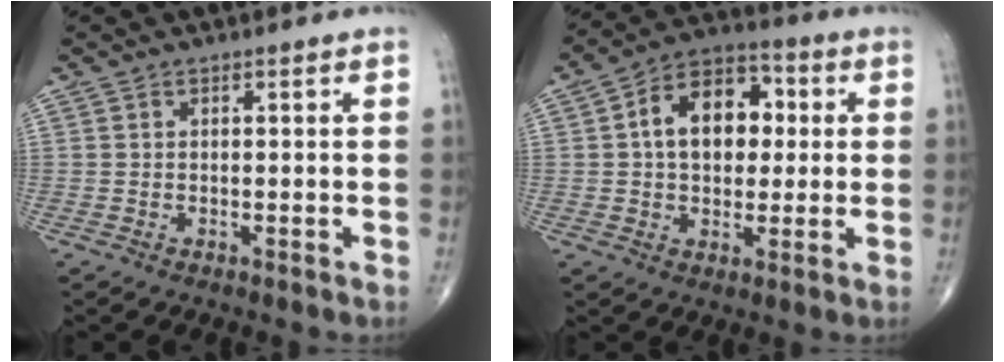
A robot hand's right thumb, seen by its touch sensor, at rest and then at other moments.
{"total": 13.4, "force": [1.9, 9.1, 9.7], "torque": [-0.120, 0.021, 0.022]}